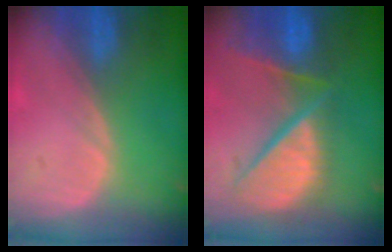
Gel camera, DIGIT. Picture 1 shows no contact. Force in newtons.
{"total": 12.3, "press": 10.1, "slide": 7.0}